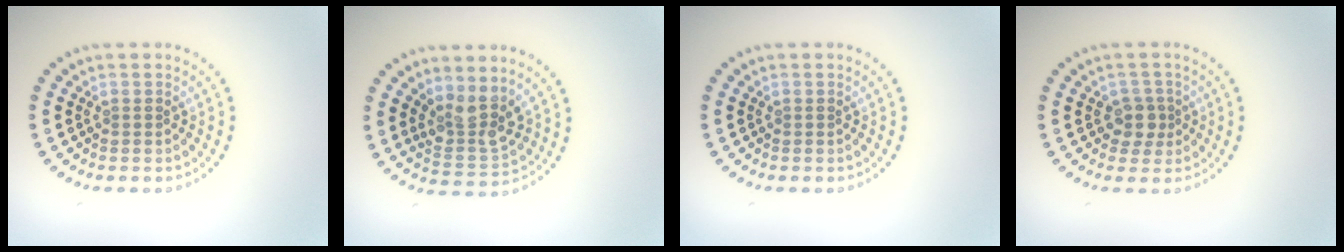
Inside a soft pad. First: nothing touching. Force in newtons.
{"total": 3.7, "press": 3.3, "slide": 1.7}
{"total": 0.0}
{"total": 2.0, "press": 1.6, "slide": 1.1}